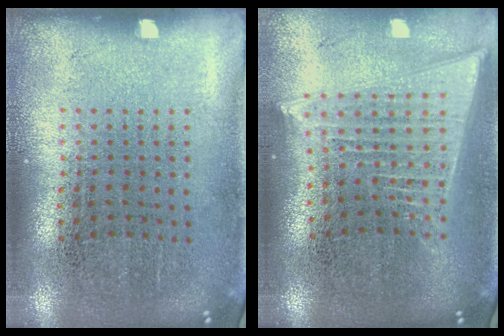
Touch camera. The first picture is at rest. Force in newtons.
{"total": 2.1, "press": 1.8, "slide": 1.1}